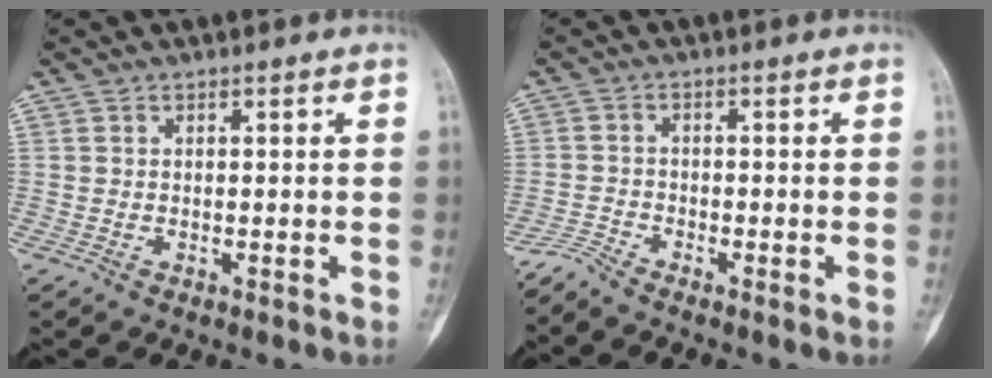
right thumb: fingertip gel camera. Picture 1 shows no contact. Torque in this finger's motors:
{"motor_torque": [0.34, -0.62, 0.27, -0.21, -0.04]}